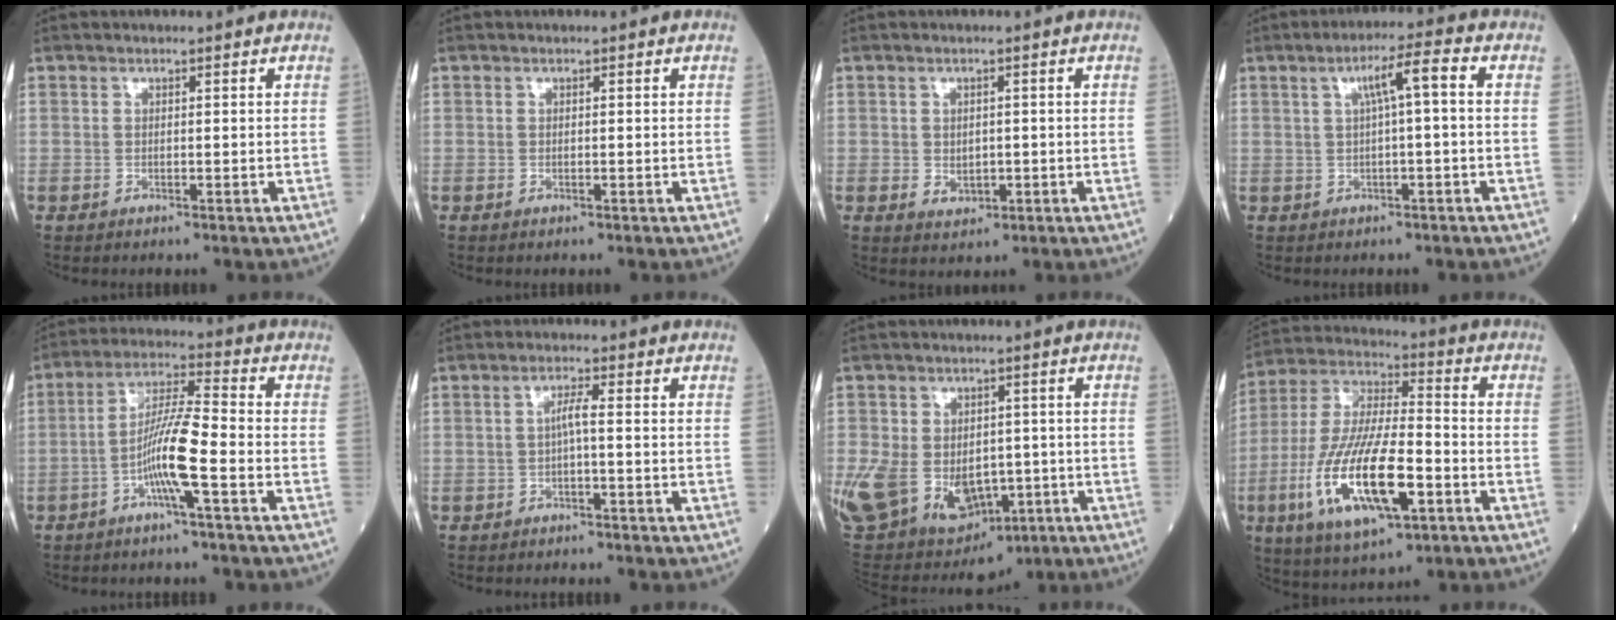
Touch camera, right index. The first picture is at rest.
{"total": 0.0}
{"total": 2.6, "force": [-0.3, 2.0, 1.7], "torque": [-0.024, -0.002, 0.003]}
{"total": 5.1, "force": [0.8, 0.1, 5.0], "torque": [-0.085, 0.014, 0.014]}
{"total": 8.5, "force": [-3.1, -0.1, 7.9], "torque": [-0.158, 0.010, -0.058]}
{"total": 2.0, "force": [-0.3, 0.0, 2.0], "torque": [-0.040, 0.004, -0.006]}
{"total": 22.7, "force": [-6.0, 16.8, 14.0], "torque": [-0.351, 0.001, -0.072]}
{"total": 18.4, "force": [-6.0, 5.1, 16.7], "torque": [-0.352, -0.015, -0.101]}